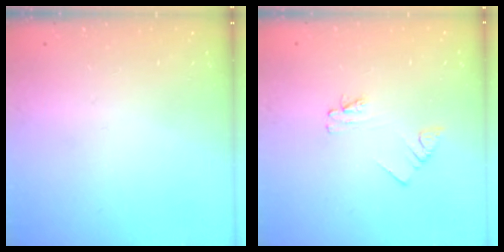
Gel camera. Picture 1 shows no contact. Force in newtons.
{"total": 2.9, "press": 2.9, "slide": 0.3}